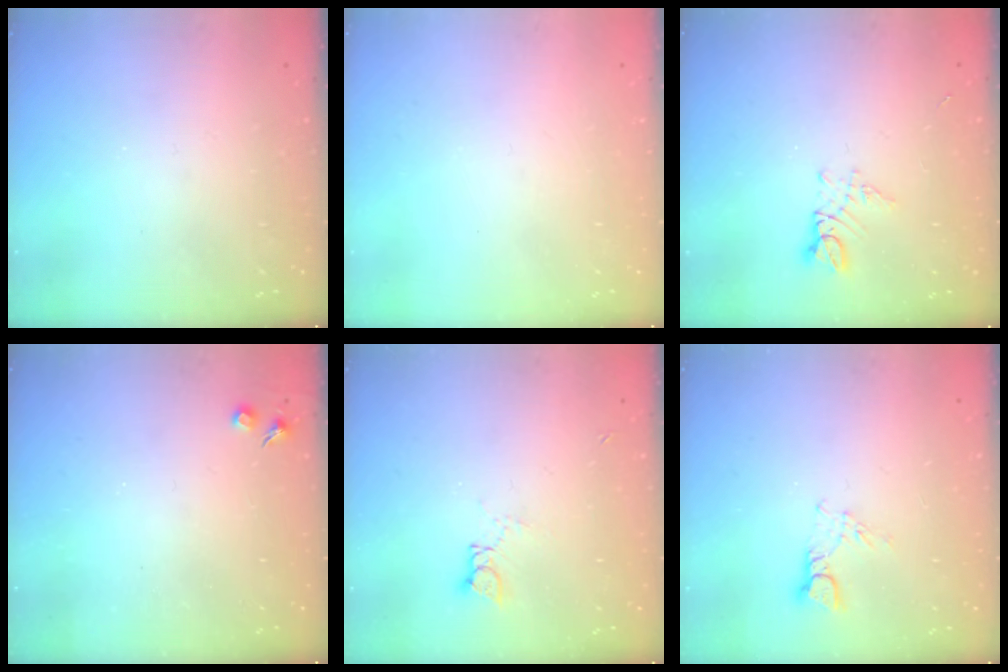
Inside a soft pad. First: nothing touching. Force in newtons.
{"total": 0.0}
{"total": 3.0, "press": 3.0, "slide": 0.4}
{"total": 2.7, "press": 2.6, "slide": 0.4}
{"total": 3.1, "press": 3.1, "slide": 0.2}
{"total": 3.8, "press": 3.8, "slide": 0.4}